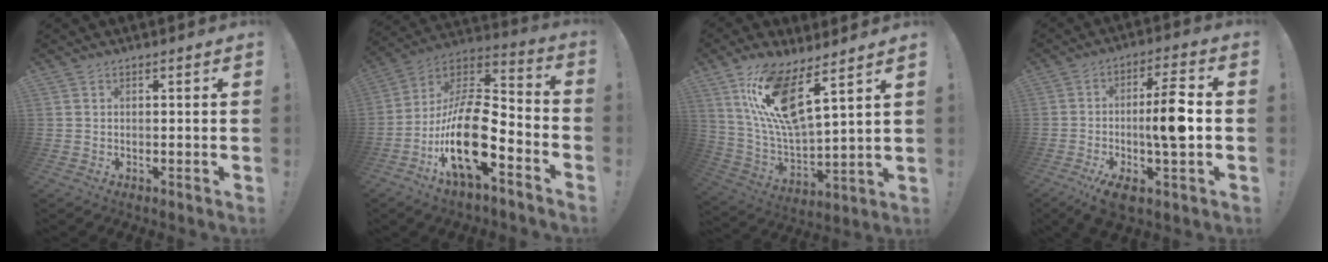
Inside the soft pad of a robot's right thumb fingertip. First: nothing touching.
{"total": 21.0, "force": [-7.3, 9.0, 17.5], "torque": [-0.344, 0.033, -0.118]}
{"total": 16.1, "force": [9.7, 4.4, 12.0], "torque": [-0.240, -0.053, 0.167]}
{"total": 14.3, "force": [-2.6, 2.8, 13.7], "torque": [-0.238, 0.020, -0.041]}